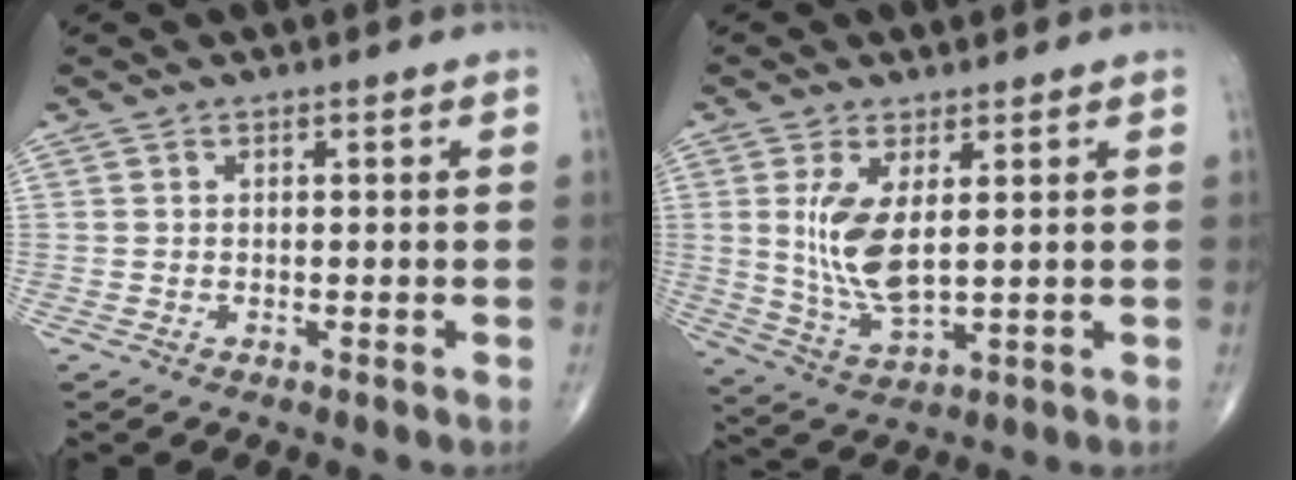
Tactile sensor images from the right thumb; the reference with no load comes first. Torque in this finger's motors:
{"motor_torque": [-0.16, 0.23, 0.88, 0.44, 0.11]}